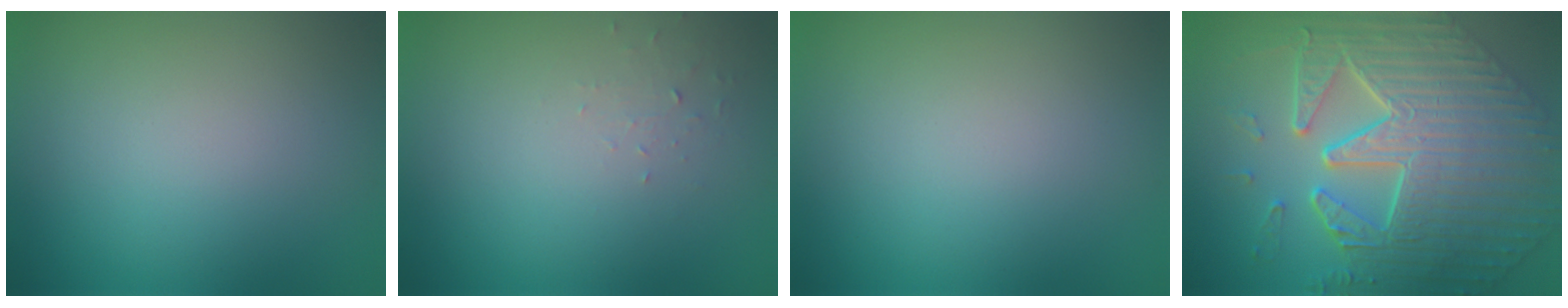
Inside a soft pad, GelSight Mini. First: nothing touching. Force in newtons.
{"total": 0.6, "press": 0.3, "slide": 0.6}
{"total": 0.0}
{"total": 10.3, "press": 7.3, "slide": 7.3}